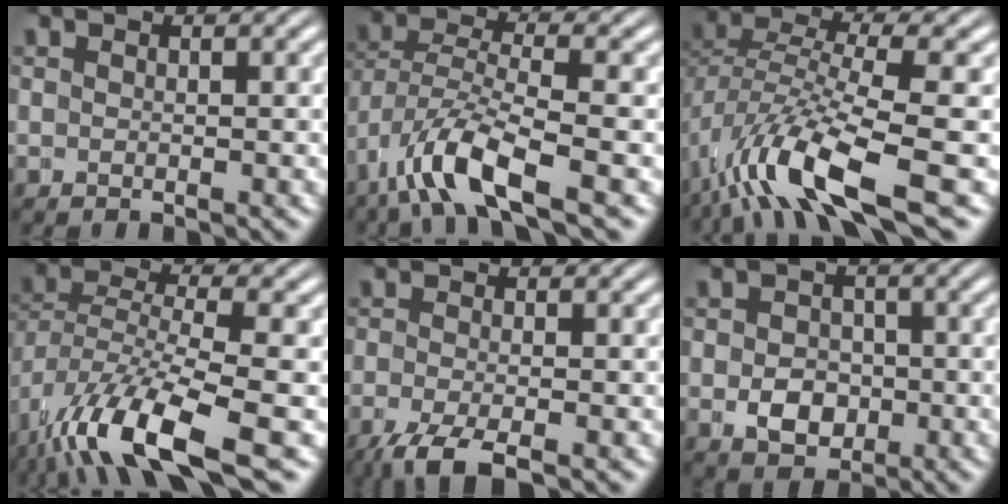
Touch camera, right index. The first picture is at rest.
{"total": 5.1, "force": [-1.6, 2.3, 4.3], "torque": [-0.108, -0.025, -0.012]}
{"total": 7.8, "force": [-2.9, 3.3, 6.4], "torque": [-0.144, -0.033, -0.030]}
{"total": 7.4, "force": [-3.7, 2.8, 5.8], "torque": [-0.131, -0.035, -0.038]}
{"total": 4.0, "force": [-2.9, 1.3, 2.4], "torque": [-0.057, -0.025, -0.032]}
{"total": 2.7, "force": [-0.5, 2.2, 1.4], "torque": [-0.008, -0.010, -0.002]}